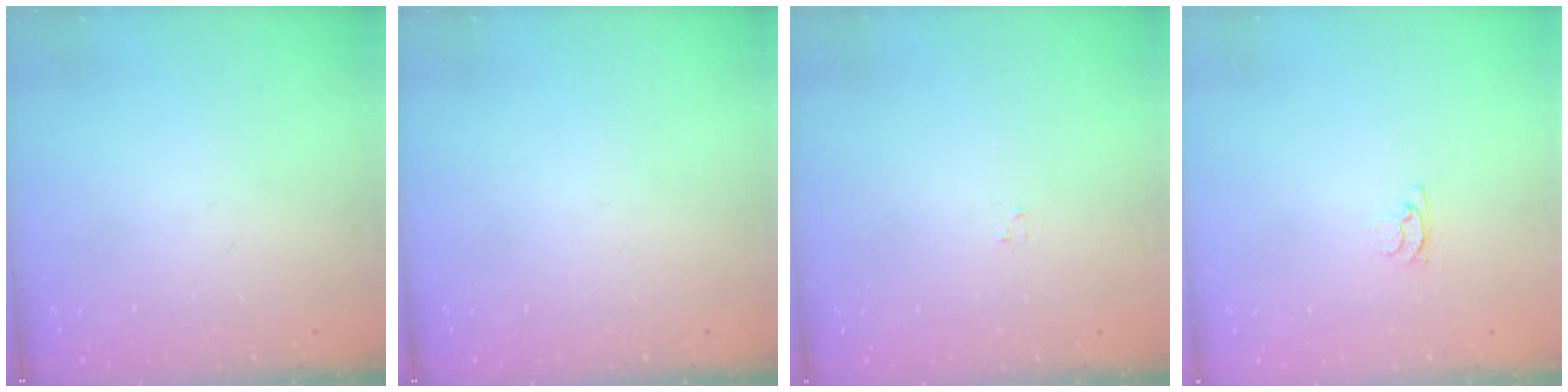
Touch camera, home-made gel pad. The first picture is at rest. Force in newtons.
{"total": 0.0}
{"total": 1.2, "press": 1.2, "slide": 0.2}
{"total": 3.3, "press": 3.3, "slide": 0.5}